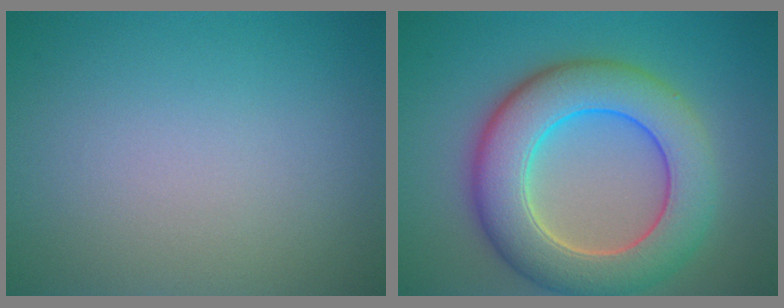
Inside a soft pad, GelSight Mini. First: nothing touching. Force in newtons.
{"total": 9.4, "press": 9.4, "slide": 0.4}